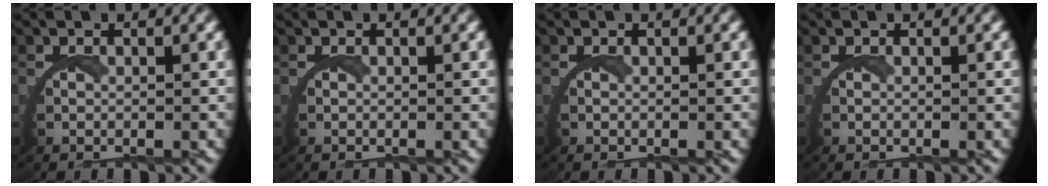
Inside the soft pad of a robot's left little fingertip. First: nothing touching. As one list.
[{"total": 0.0}, {"total": 0.0}, {"total": 0.0}]